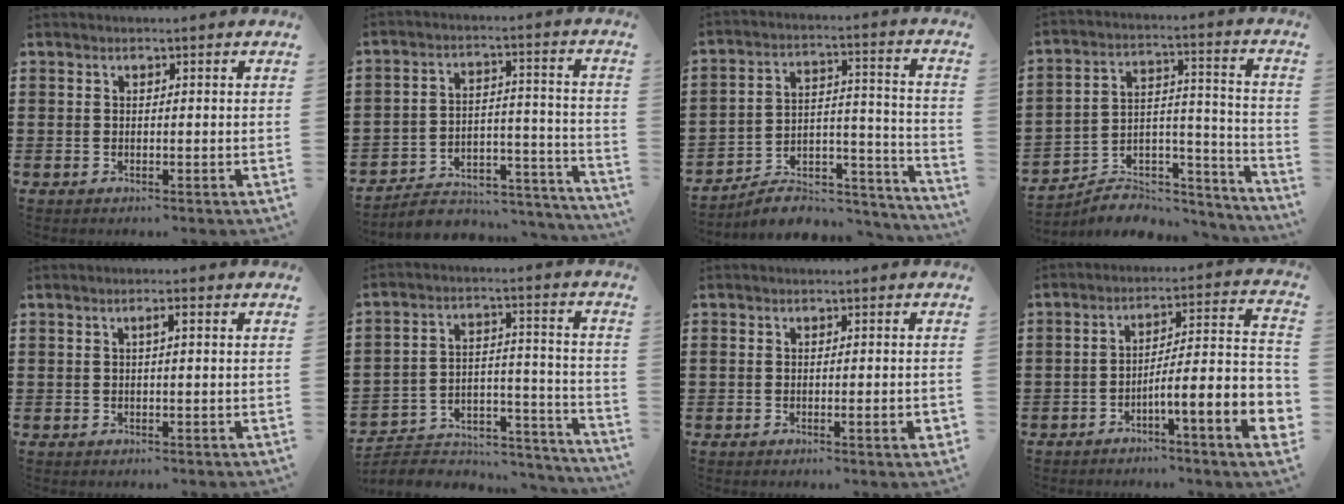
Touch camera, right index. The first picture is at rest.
{"total": 5.9, "force": [-5.4, 1.8, 1.5], "torque": [-0.021, 0.017, -0.105]}
{"total": 7.4, "force": [-6.4, 2.5, 2.7], "torque": [-0.042, 0.017, -0.120]}
{"total": 5.9, "force": [-5.3, 2.5, 1.2], "torque": [-0.018, 0.011, -0.101]}
{"total": 1.2, "force": [0.2, 0.1, 1.2], "torque": [-0.022, 0.003, 0.002]}
{"total": 4.7, "force": [-4.3, 1.7, 1.0], "torque": [-0.018, 0.008, -0.087]}
{"total": 2.0, "force": [-0.6, 0.0, 1.9], "torque": [-0.031, -0.004, -0.011]}
{"total": 7.0, "force": [-3.3, 0.1, 6.2], "torque": [-0.100, -0.039, -0.070]}